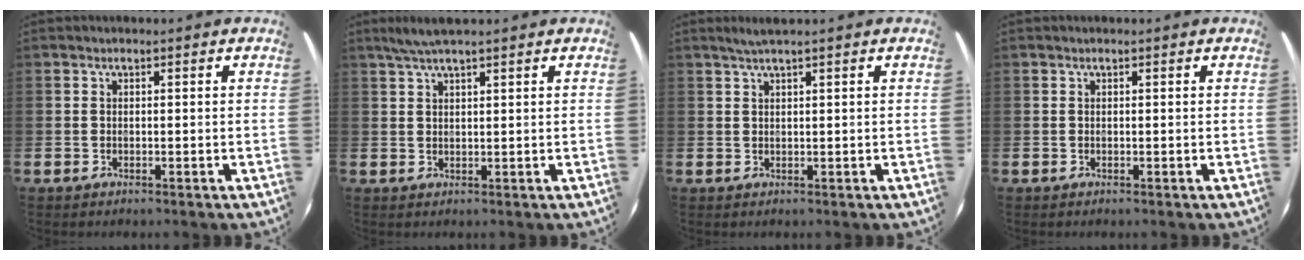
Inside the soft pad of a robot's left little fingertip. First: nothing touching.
{"total": 3.3, "force": [2.7, 0.3, 1.9], "torque": [-0.041, 0.005, 0.049]}
{"total": 1.7, "force": [1.3, -0.1, 1.1], "torque": [-0.020, 0.001, 0.024]}
{"total": 0.0}